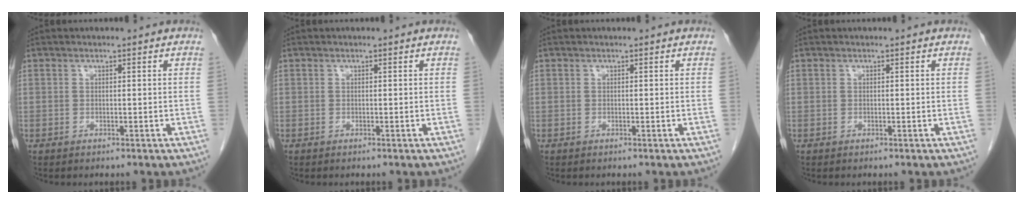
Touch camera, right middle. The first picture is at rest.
{"total": 0.0}
{"total": 0.0}
{"total": 0.0}